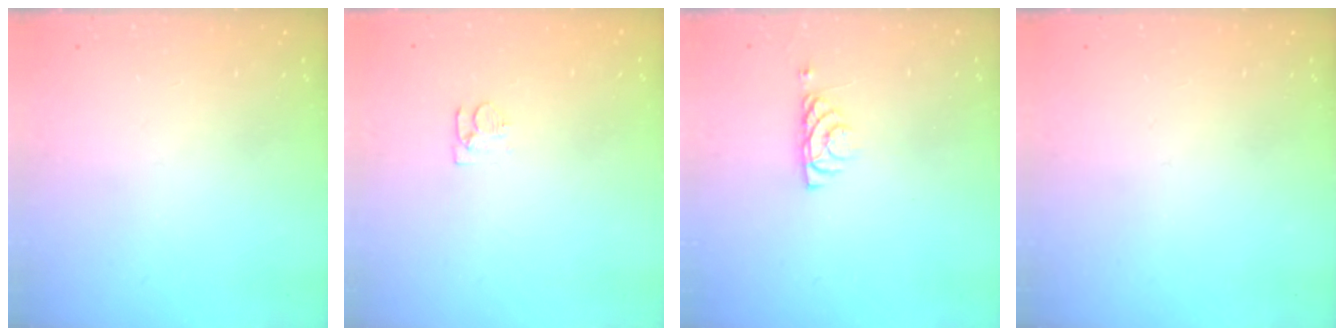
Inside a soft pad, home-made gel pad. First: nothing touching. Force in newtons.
{"total": 4.1, "press": 4.0, "slide": 0.5}
{"total": 4.7, "press": 4.6, "slide": 0.7}
{"total": 0.0}